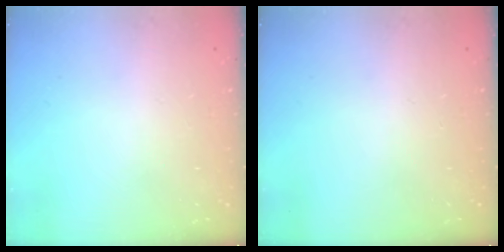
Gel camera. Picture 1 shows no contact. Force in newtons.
{"total": 0.0}